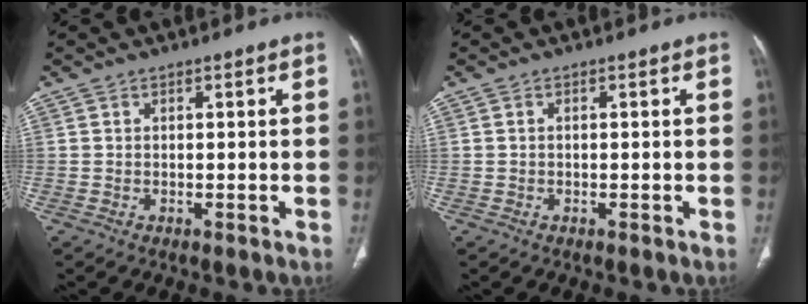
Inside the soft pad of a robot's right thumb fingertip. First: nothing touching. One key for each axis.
{"total": 0.0}